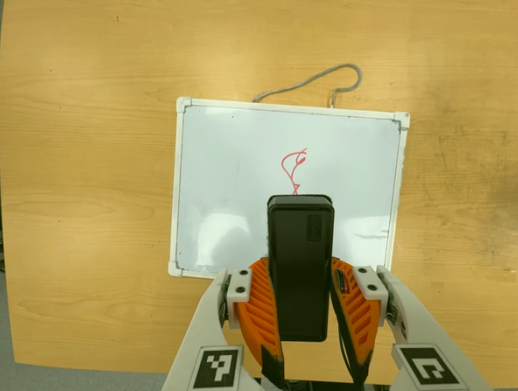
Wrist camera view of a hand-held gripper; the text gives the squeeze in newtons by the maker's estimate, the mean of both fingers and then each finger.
{"total": 7.9, "left": 6.0, "right": 9.8}